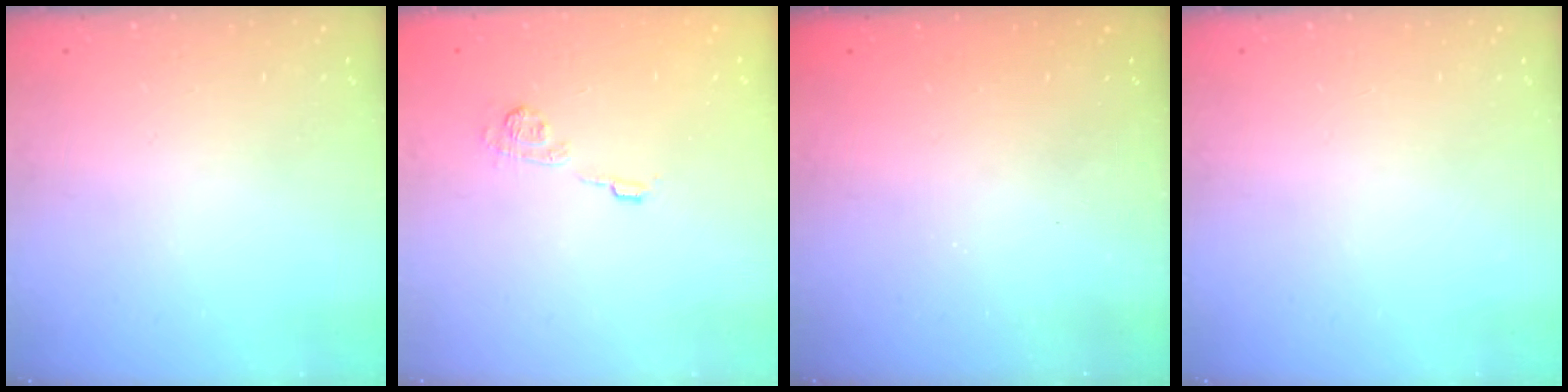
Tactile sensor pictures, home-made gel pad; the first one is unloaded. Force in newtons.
{"total": 8.3, "press": 8.3, "slide": 0.3}
{"total": 2.3, "press": 2.1, "slide": 1.0}
{"total": 0.0}